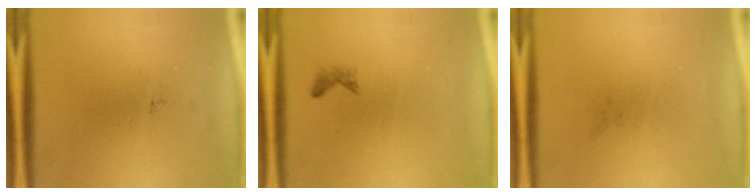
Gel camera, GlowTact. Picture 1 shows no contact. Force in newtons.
{"total": 0.7}
{"total": 0.0}